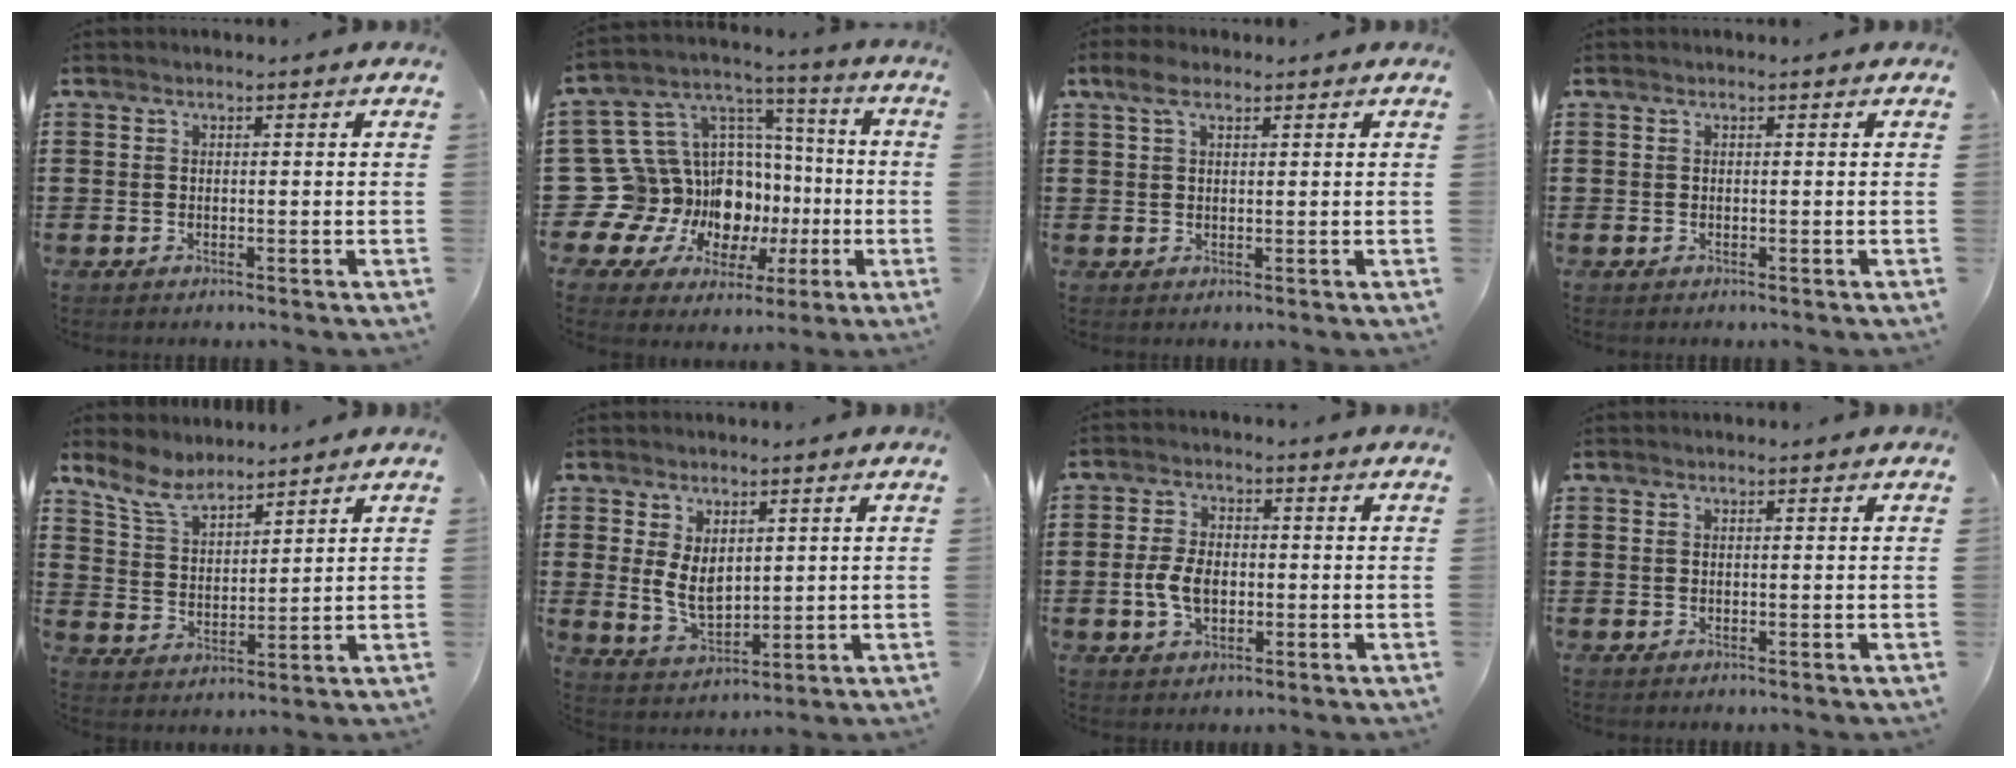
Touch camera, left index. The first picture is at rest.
{"total": 16.5, "force": [-4.7, 14.8, 5.8], "torque": [-0.144, -0.028, -0.036]}
{"total": 3.3, "force": [1.7, 1.5, 2.4], "torque": [-0.052, 0.006, 0.030]}
{"total": 0.0}
{"total": 6.8, "force": [5.9, 2.1, 2.5], "torque": [-0.074, -0.019, 0.110]}
{"total": 5.5, "force": [1.5, 3.3, 4.2], "torque": [-0.078, -0.004, 0.024]}
{"total": 5.5, "force": [-0.8, 3.4, 4.3], "torque": [-0.100, 0.000, -0.019]}
{"total": 0.0}